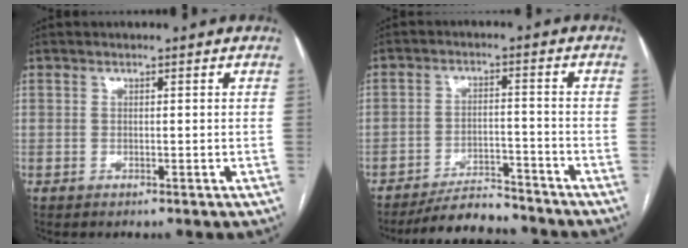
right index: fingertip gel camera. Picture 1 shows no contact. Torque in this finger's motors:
{"motor_torque": [-0.12, 0.06, -0.21, -0.09]}